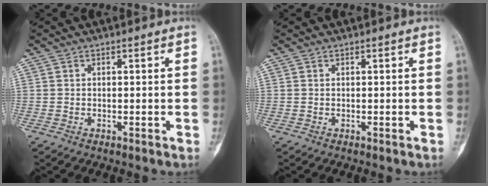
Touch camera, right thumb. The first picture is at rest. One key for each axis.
{"total": 0.0}